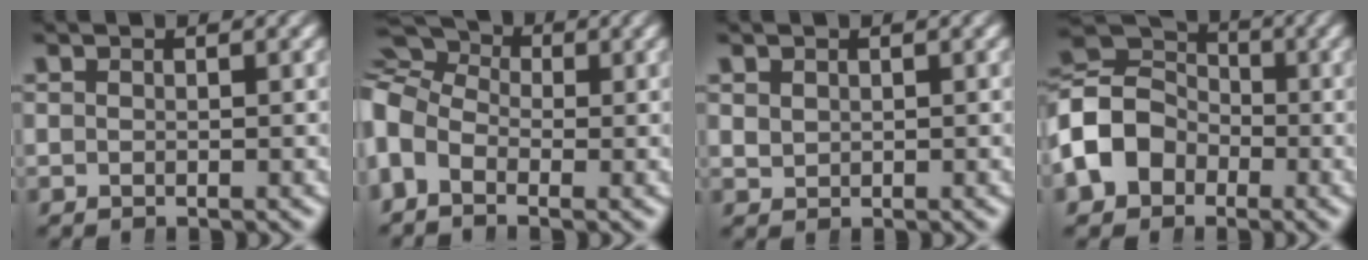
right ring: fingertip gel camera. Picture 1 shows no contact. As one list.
[{"total": 8.7, "force": [1.2, 7.4, 4.4], "torque": [-0.091, 0.006, -0.003]}, {"total": 1.0, "force": [0.7, 0.8, 0.0], "torque": [-0.005, -0.005, 0.024]}, {"total": 10.3, "force": [-0.6, 9.0, 4.9], "torque": [-0.125, -0.022, -0.008]}]